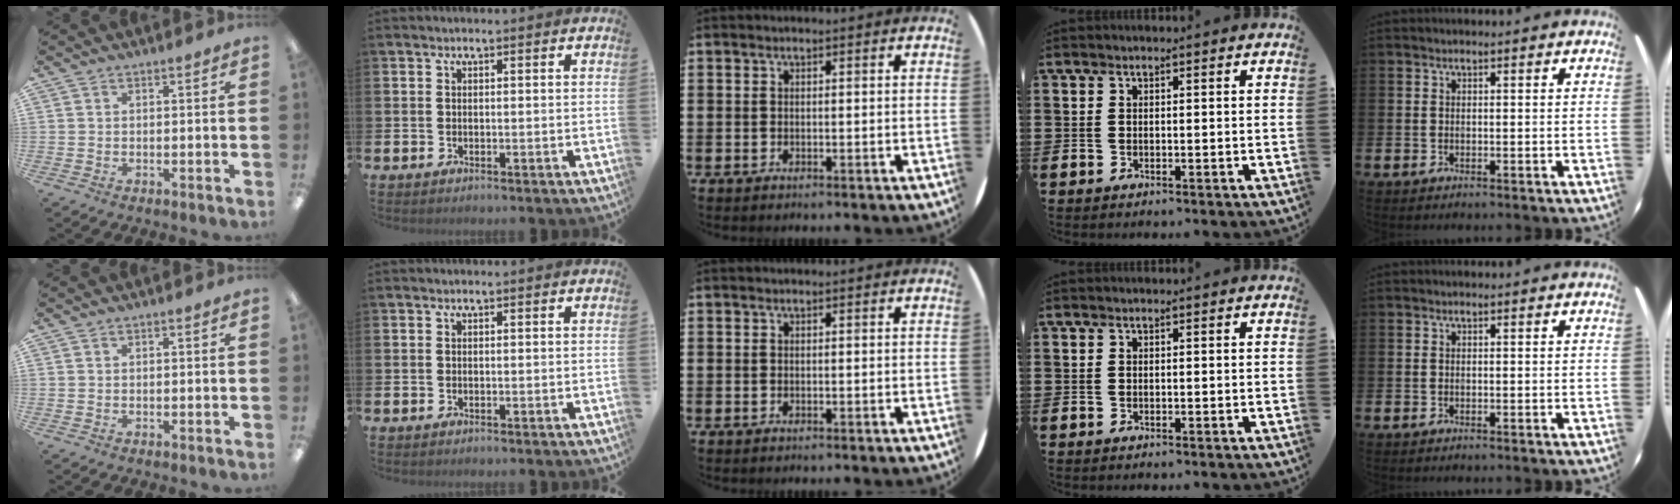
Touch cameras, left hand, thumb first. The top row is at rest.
{}